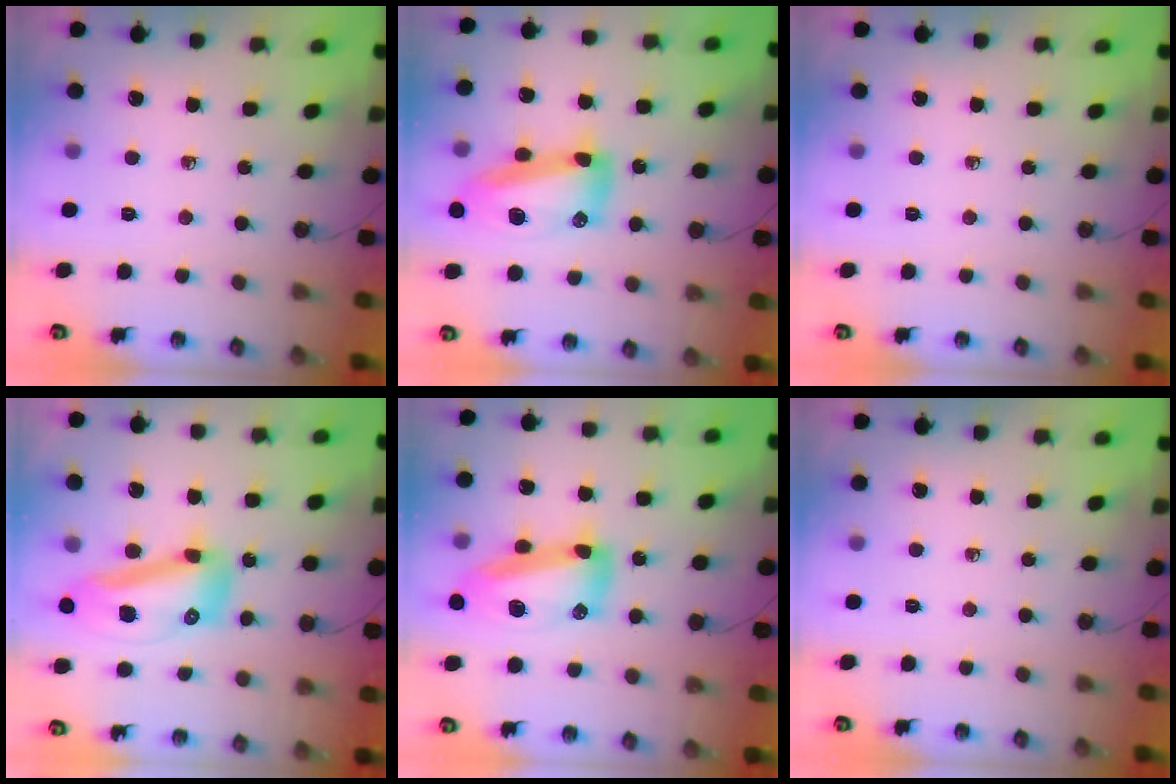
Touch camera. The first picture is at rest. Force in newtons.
{"total": 16.4, "press": 16.3, "slide": 1.5}
{"total": 0.0}
{"total": 15.5, "press": 15.4, "slide": 1.7}
{"total": 16.4, "press": 16.3, "slide": 1.5}
{"total": 0.0}